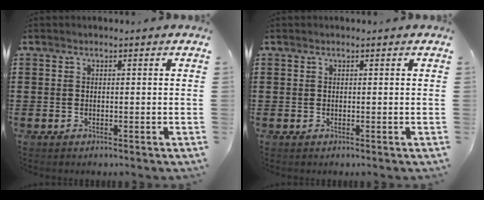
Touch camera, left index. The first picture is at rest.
{"total": 0.0}